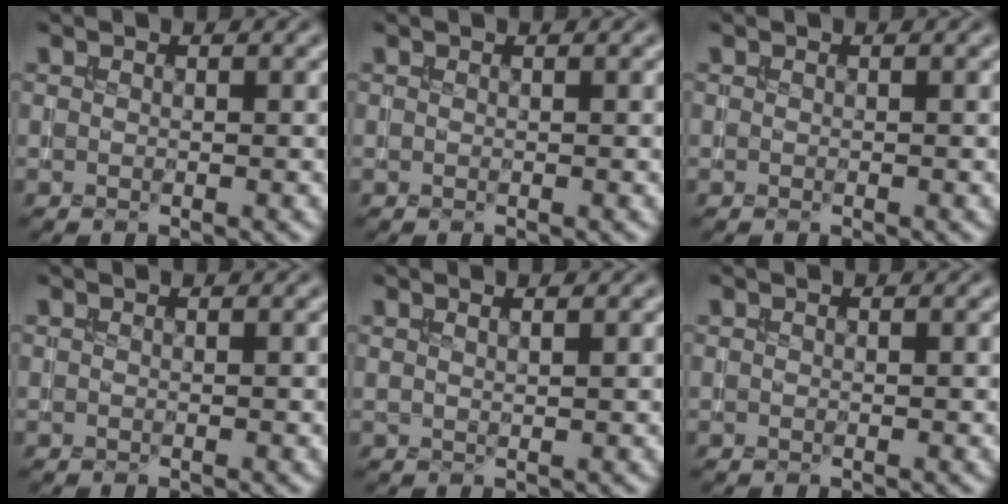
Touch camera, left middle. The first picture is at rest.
{"total": 0.0}
{"total": 0.0}
{"total": 0.0}
{"total": 1.2, "force": [0.8, 0.3, 0.8], "torque": [-0.007, -0.001, 0.008]}
{"total": 0.0}